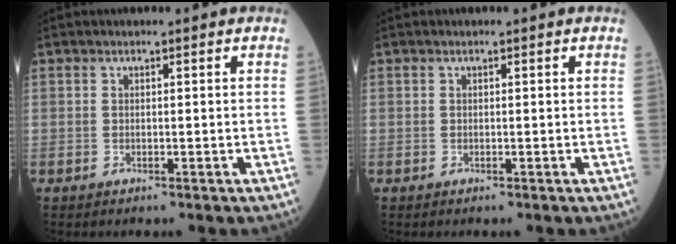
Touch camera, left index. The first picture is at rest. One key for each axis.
{"total": 0.0}